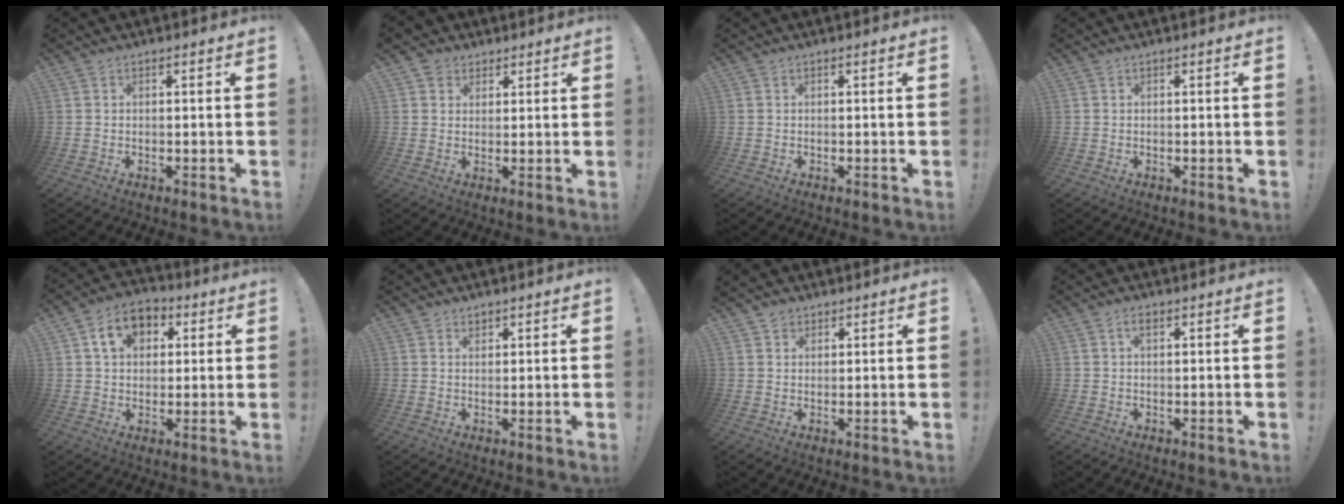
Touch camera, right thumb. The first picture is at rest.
{"total": 4.2, "force": [2.4, 3.4, 0.6], "torque": [-0.009, -0.009, 0.046]}
{"total": 0.0}
{"total": 0.0}
{"total": 10.4, "force": [3.9, 7.9, 5.5], "torque": [-0.081, 0.000, 0.073]}
{"total": 1.2, "force": [1.0, 0.7, 0.1], "torque": [0.010, -0.009, 0.017]}
{"total": 2.2, "force": [1.7, 1.4, 0.3], "torque": [0.006, -0.010, 0.028]}
{"total": 1.7, "force": [0.8, 0.8, 1.3], "torque": [-0.014, 0.000, 0.011]}